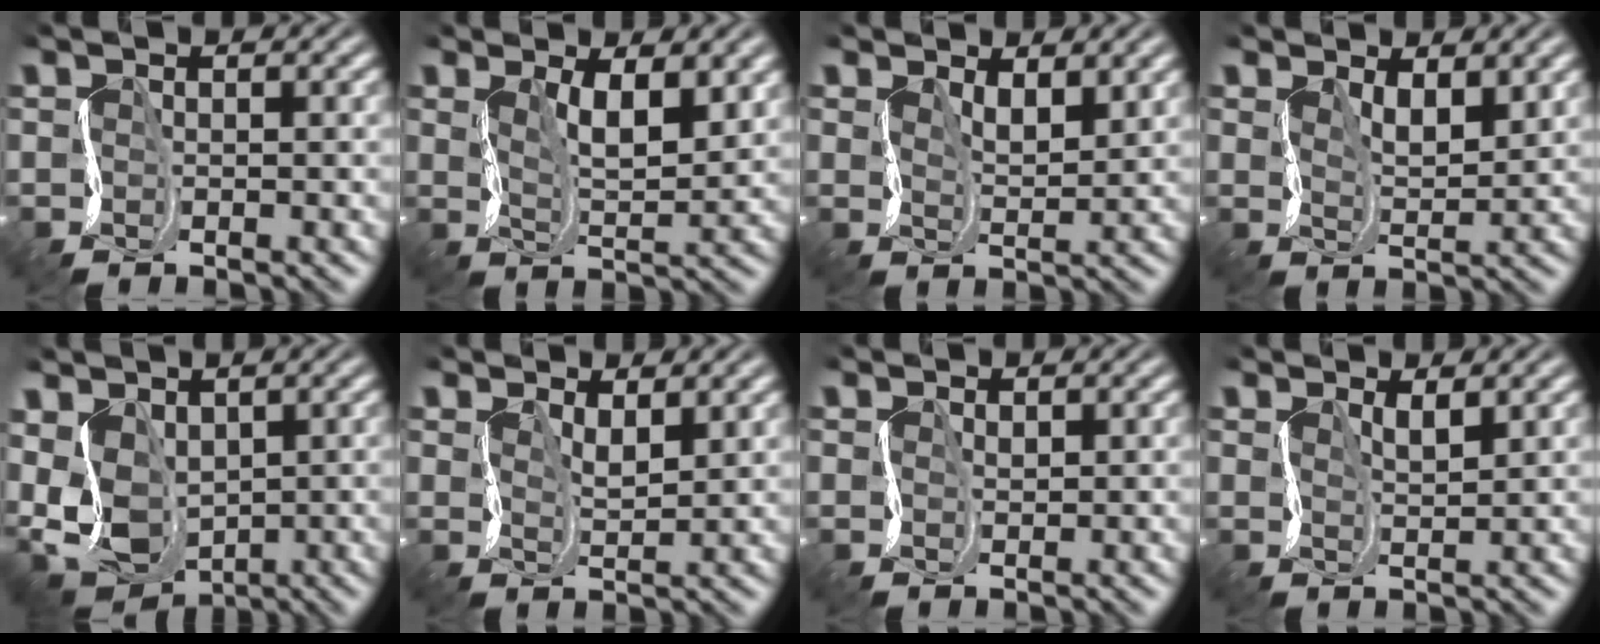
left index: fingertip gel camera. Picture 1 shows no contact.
{"total": 4.4, "force": [1.6, 1.6, 3.8], "torque": [-0.080, -0.013, 0.028]}
{"total": 2.5, "force": [1.3, 1.1, 1.9], "torque": [-0.041, -0.010, 0.024]}
{"total": 2.7, "force": [1.3, 1.1, 2.1], "torque": [-0.048, -0.010, 0.022]}
{"total": 8.4, "force": [0.6, 5.8, 6.1], "torque": [-0.143, -0.010, 0.007]}
{"total": 1.8, "force": [1.0, 0.6, 1.4], "torque": [-0.035, -0.006, 0.017]}
{"total": 0.0}
{"total": 1.3, "force": [0.8, 0.3, 1.0], "torque": [-0.025, -0.006, 0.013]}